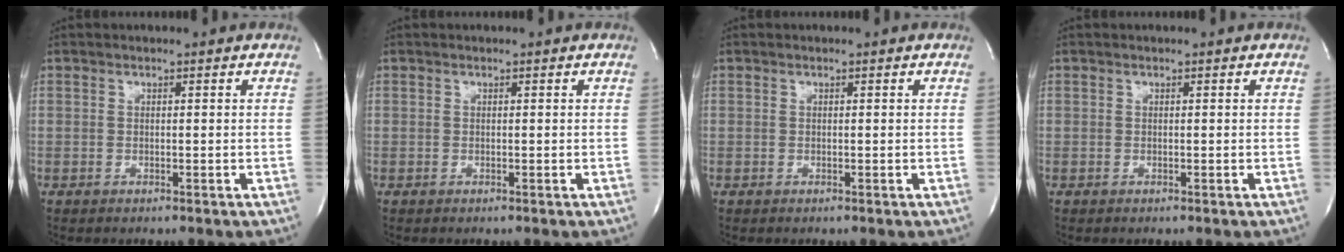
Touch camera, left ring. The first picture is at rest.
{"total": 0.0}
{"total": 0.0}
{"total": 0.0}